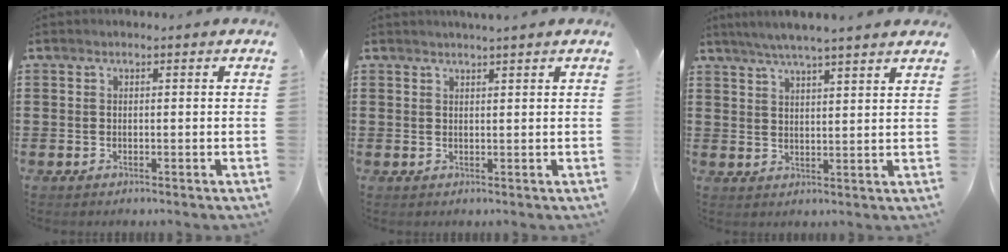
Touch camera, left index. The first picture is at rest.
{"total": 1.2, "force": [1.2, -0.1, 0.2], "torque": [-0.006, -0.001, 0.023]}
{"total": 4.6, "force": [4.1, -0.4, 2.0], "torque": [-0.051, -0.012, 0.071]}